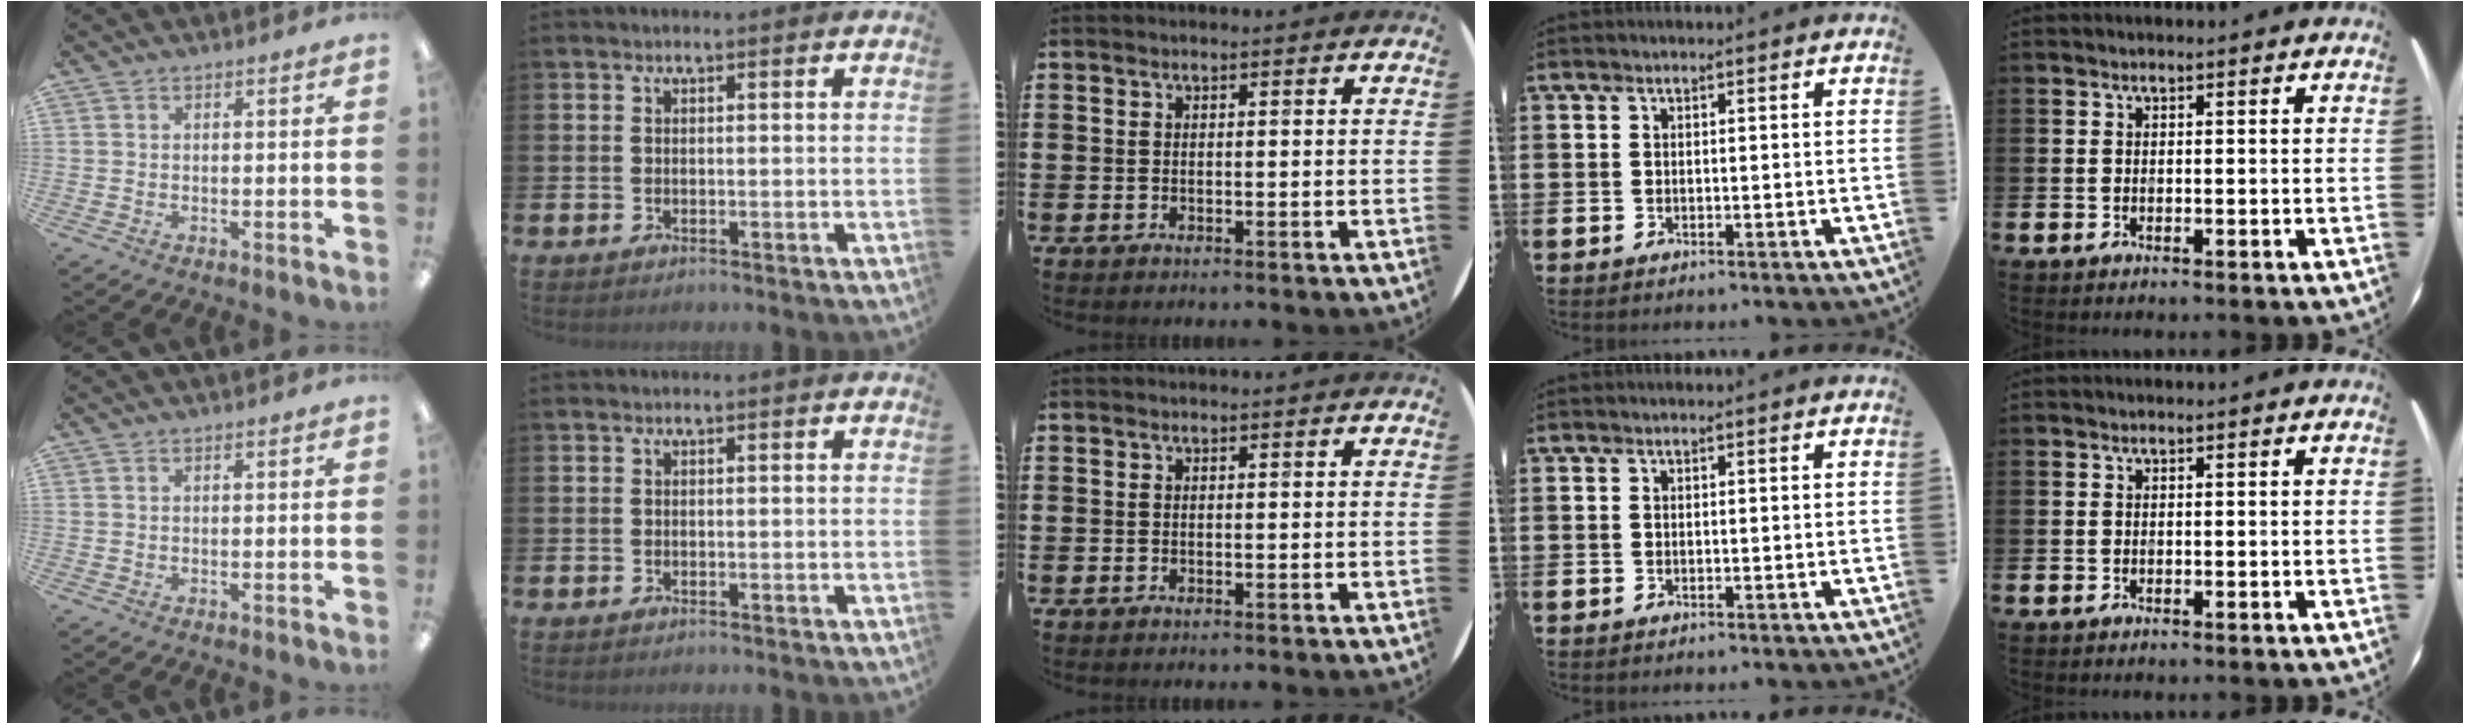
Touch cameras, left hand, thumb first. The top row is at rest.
{}